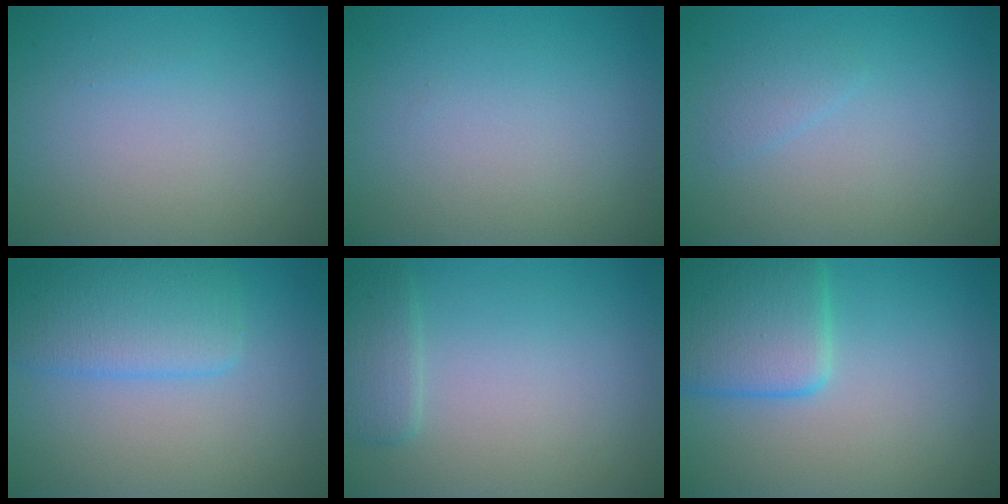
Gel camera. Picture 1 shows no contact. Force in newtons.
{"total": 0.0}
{"total": 1.1, "press": 1.1, "slide": 0.1}
{"total": 4.3, "press": 4.3, "slide": 0.0}
{"total": 1.8, "press": 1.8, "slide": 0.1}
{"total": 5.6, "press": 5.6, "slide": 0.3}